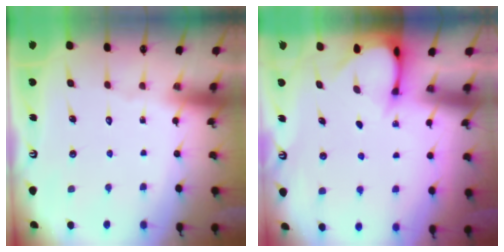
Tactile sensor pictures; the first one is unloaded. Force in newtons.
{"total": 3.1, "press": 3.1, "slide": 0.2}